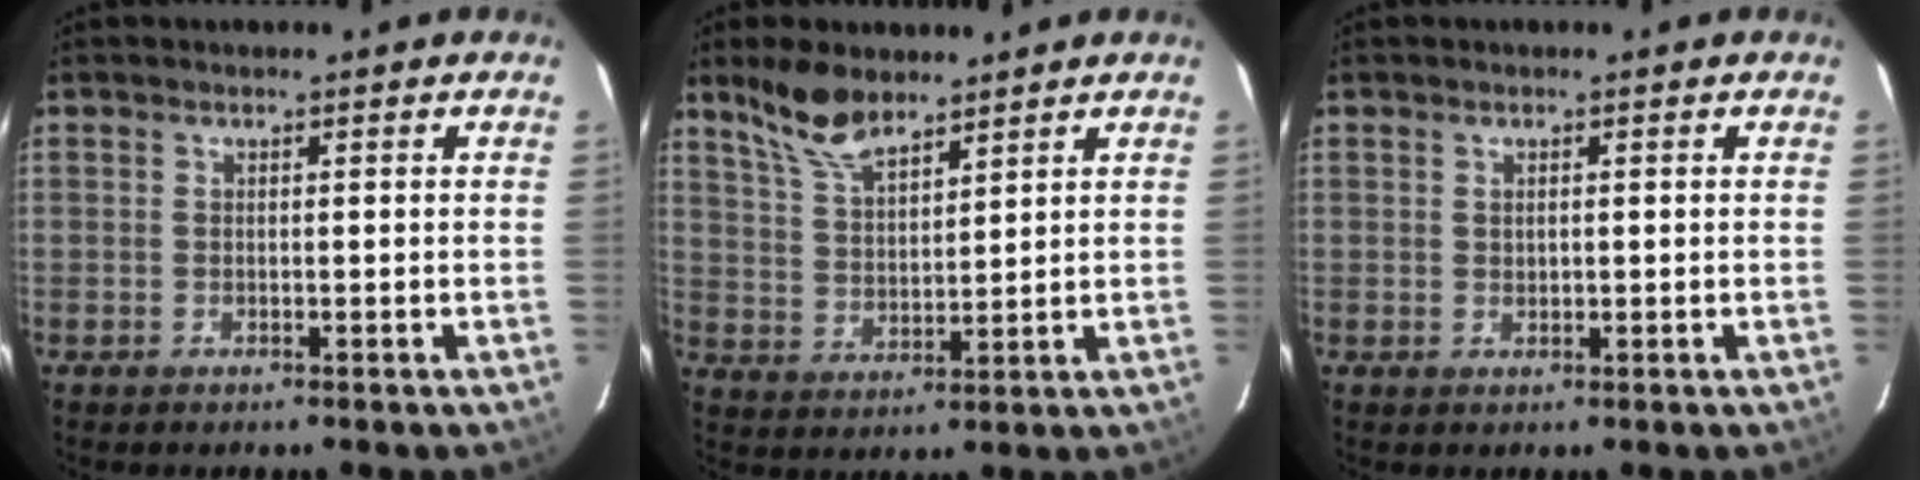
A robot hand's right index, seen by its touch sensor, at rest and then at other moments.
{"total": 8.5, "force": [6.8, 2.9, 4.3], "torque": [-0.086, 0.013, 0.138]}
{"total": 1.0, "force": [0.4, 0.6, 0.7], "torque": [-0.012, 0.002, 0.007]}